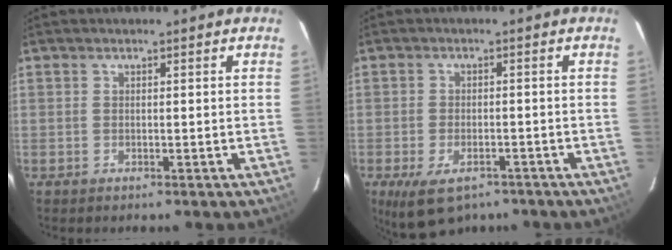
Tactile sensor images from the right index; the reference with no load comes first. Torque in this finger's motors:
{"motor_torque": [0.80, -0.53, 0.39, 0.06]}